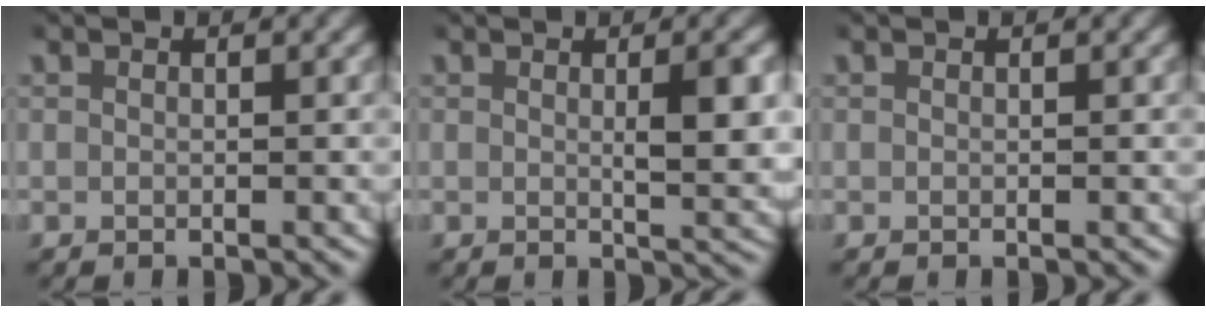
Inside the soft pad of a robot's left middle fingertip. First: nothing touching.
{"total": 3.3, "force": [0.7, 0.6, 3.2], "torque": [-0.041, -0.009, 0.012]}
{"total": 0.0}